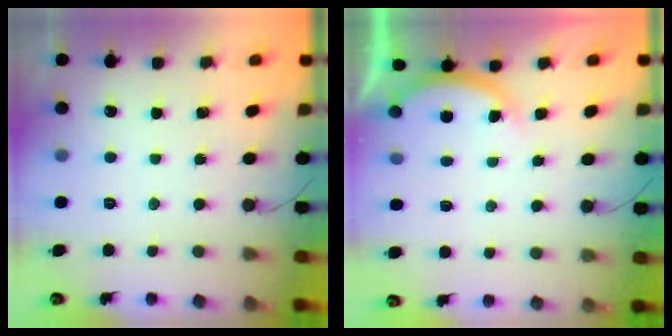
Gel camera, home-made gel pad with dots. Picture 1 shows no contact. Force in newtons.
{"total": 5.1, "press": 5.1, "slide": 0.7}